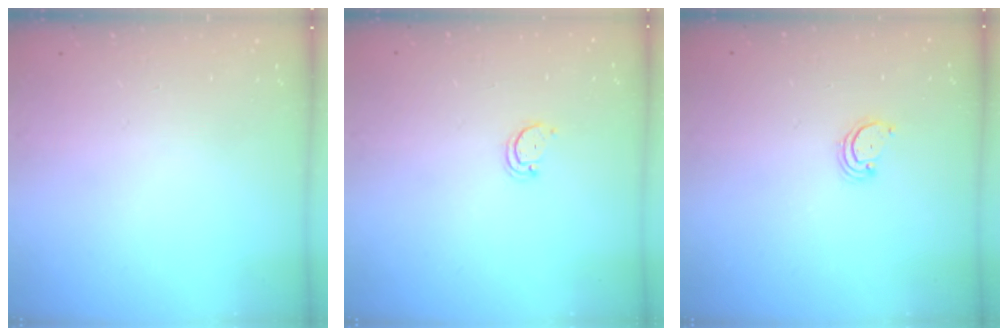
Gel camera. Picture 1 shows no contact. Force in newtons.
{"total": 2.2, "press": 2.2, "slide": 0.4}
{"total": 2.8, "press": 2.8, "slide": 0.3}